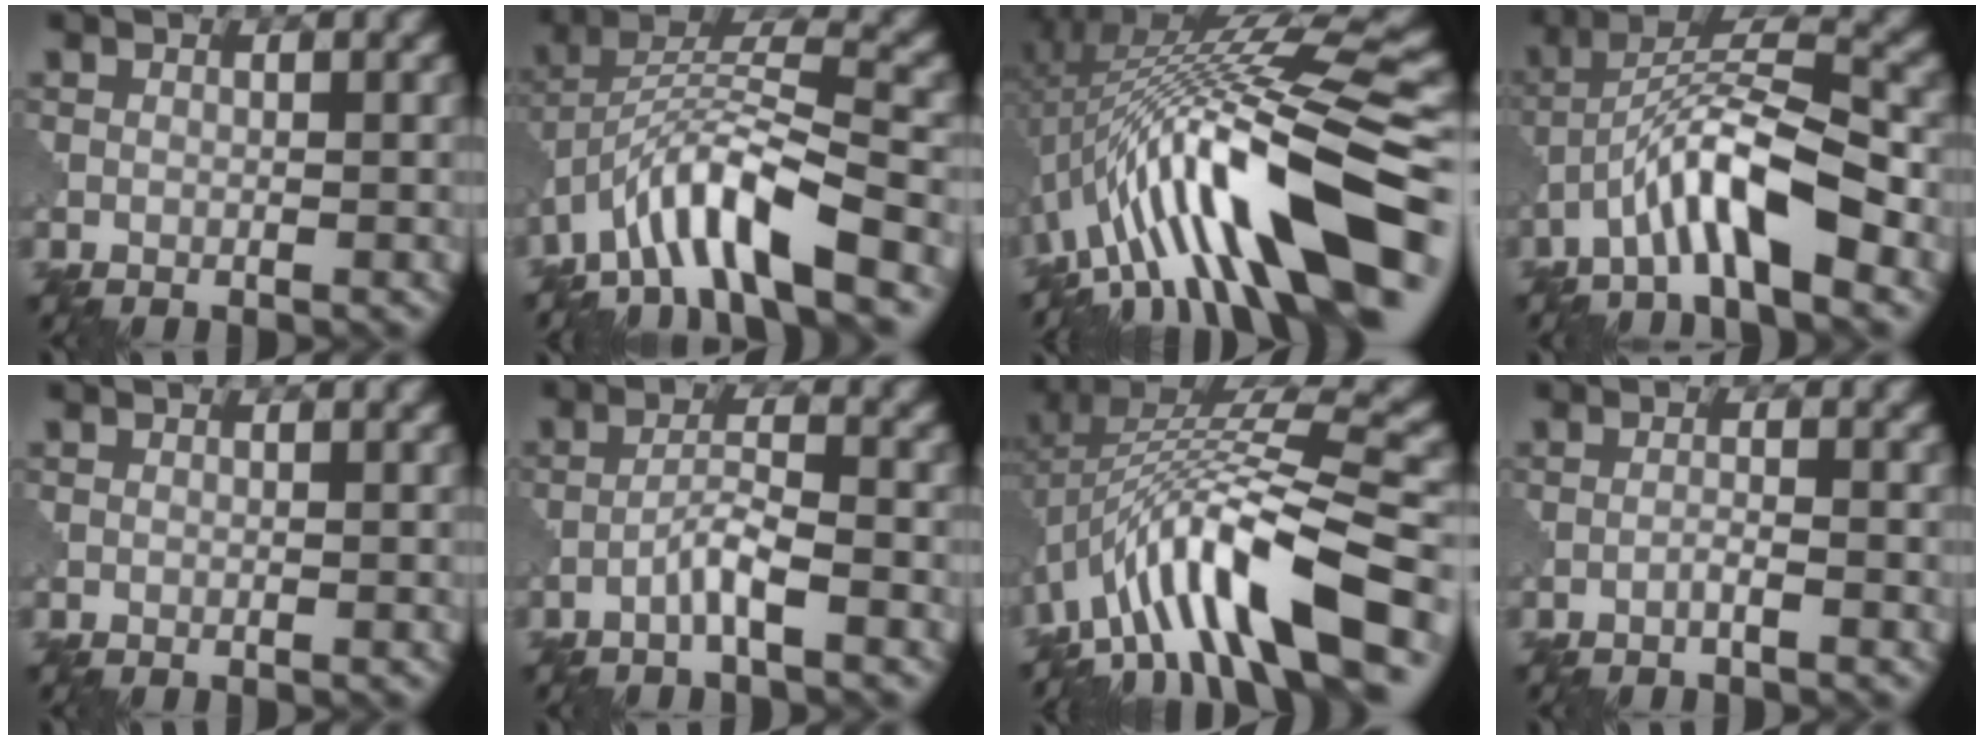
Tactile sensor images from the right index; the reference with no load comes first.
{"total": 9.2, "force": [-5.7, 2.1, 6.9], "torque": [-0.117, 0.015, -0.111]}
{"total": 15.0, "force": [-3.0, 3.5, 14.2], "torque": [-0.230, 0.031, -0.042]}
{"total": 7.7, "force": [-3.9, 1.7, 6.4], "torque": [-0.113, 0.021, -0.075]}
{"total": 0.0}
{"total": 2.8, "force": [-1.6, 0.2, 2.3], "torque": [-0.044, 0.013, -0.037]}
{"total": 12.5, "force": [-5.2, 3.9, 10.6], "torque": [-0.181, 0.025, -0.089]}
{"total": 1.2, "force": [-0.7, 0.1, 0.9], "torque": [-0.015, 0.006, -0.018]}